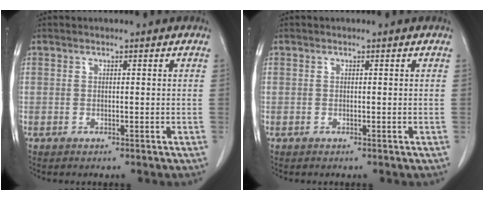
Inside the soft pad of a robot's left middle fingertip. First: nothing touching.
{"total": 0.0}